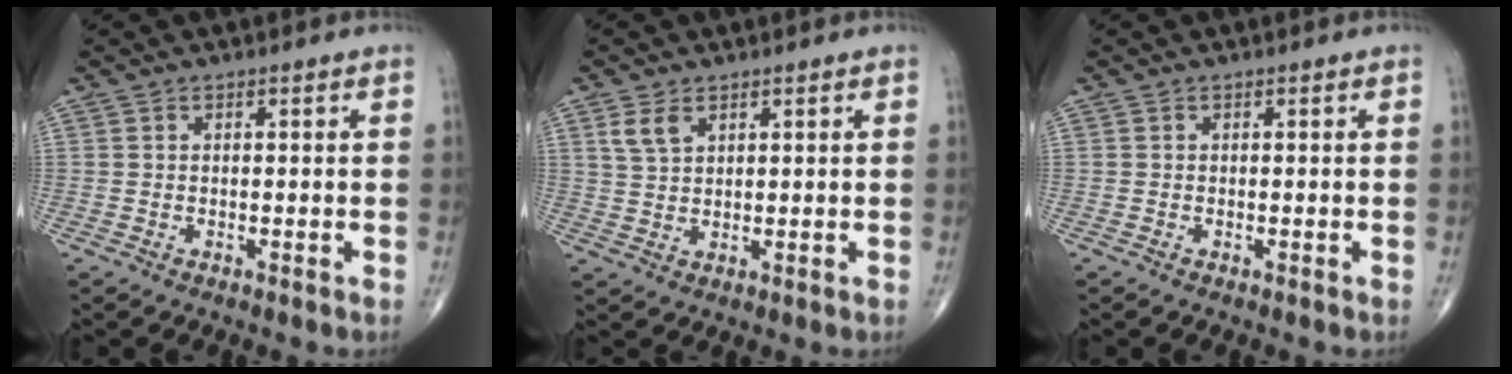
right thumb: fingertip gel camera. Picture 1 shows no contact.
{"total": 3.7, "force": [2.0, 2.1, 2.3], "torque": [-0.043, -0.003, 0.047]}
{"total": 0.0}